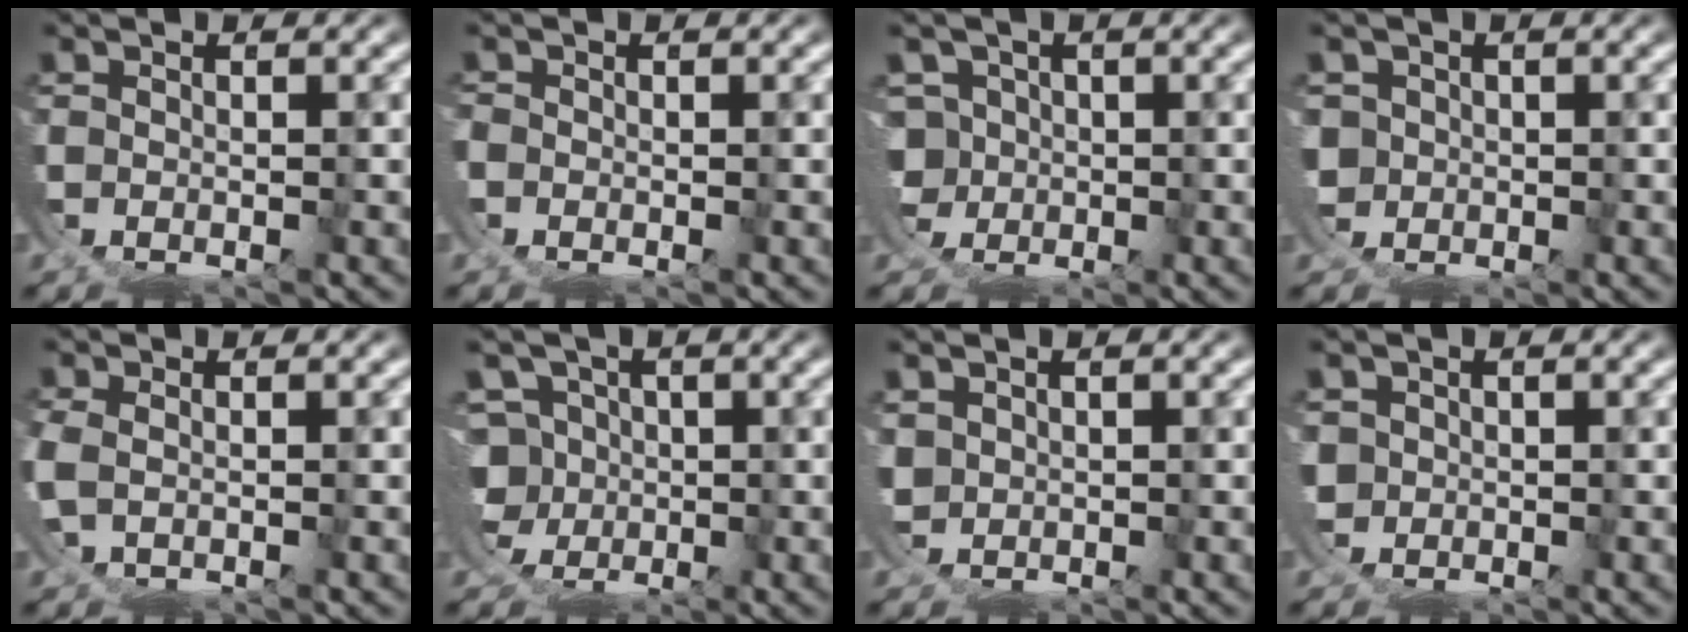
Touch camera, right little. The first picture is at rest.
{"total": 1.1, "force": [-0.5, 1.0, -0.1], "torque": [-0.004, -0.006, -0.009]}
{"total": 2.7, "force": [0.7, 2.5, -0.7], "torque": [-0.013, -0.030, 0.023]}
{"total": 1.8, "force": [0.5, 1.4, -1.1], "torque": [-0.006, -0.026, 0.022]}
{"total": 0.8, "force": [0.4, 0.7, 0.2], "torque": [-0.030, -0.005, 0.012]}
{"total": 6.8, "force": [1.0, 6.6, 0.9], "torque": [-0.042, -0.028, 0.019]}
{"total": 2.2, "force": [1.4, -0.6, -1.5], "torque": [0.014, -0.007, 0.033]}
{"total": 1.6, "force": [0.7, 0.3, -1.5], "torque": [0.006, -0.019, 0.024]}